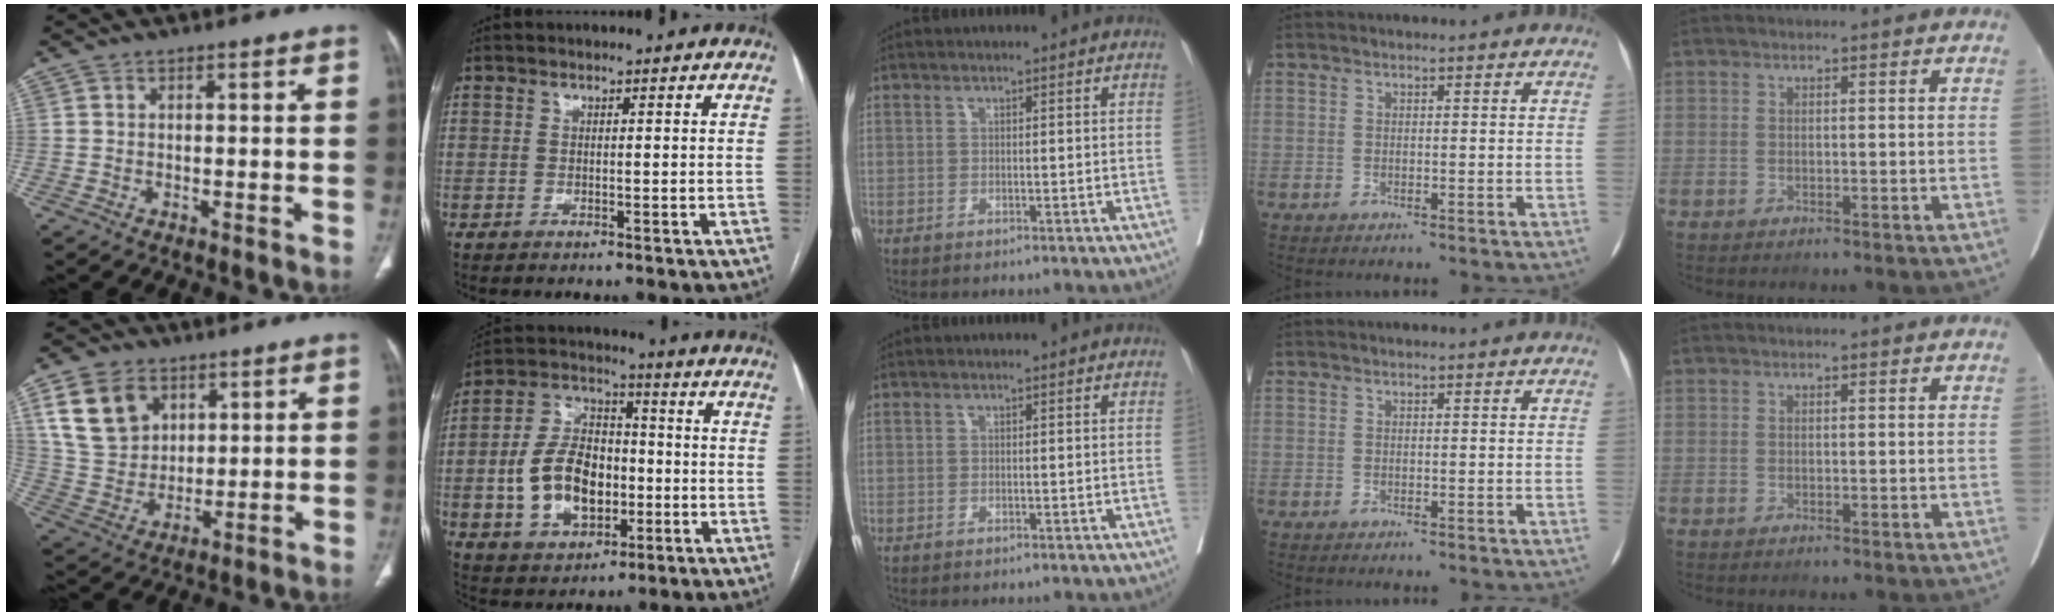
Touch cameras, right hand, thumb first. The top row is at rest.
{"thumb": {"total": 13.5, "force": [5.9, 10.0, 6.8], "torque": [-0.107, -0.014, 0.125]}, "index": {"total": 13.5, "force": [-2.4, 8.8, 9.9], "torque": [-0.205, 0.022, -0.035]}}